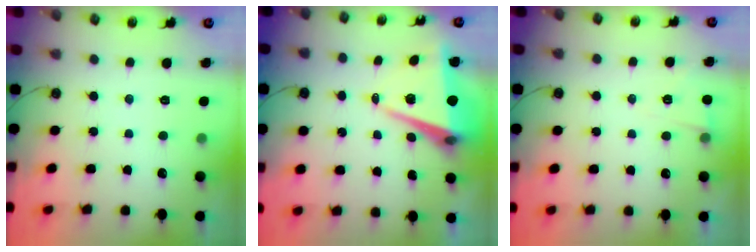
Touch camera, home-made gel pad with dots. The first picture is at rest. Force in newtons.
{"total": 8.0, "press": 6.9, "slide": 4.1}
{"total": 4.2, "press": 3.0, "slide": 2.9}